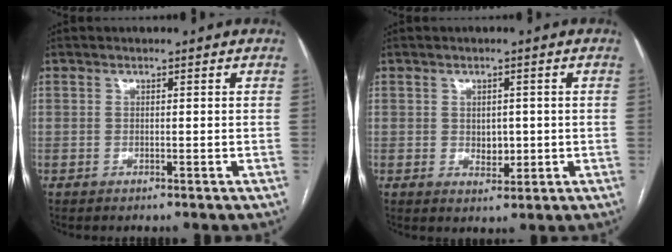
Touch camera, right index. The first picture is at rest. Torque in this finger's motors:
{"motor_torque": [0.10, 0.07, 0.03, 0.00]}